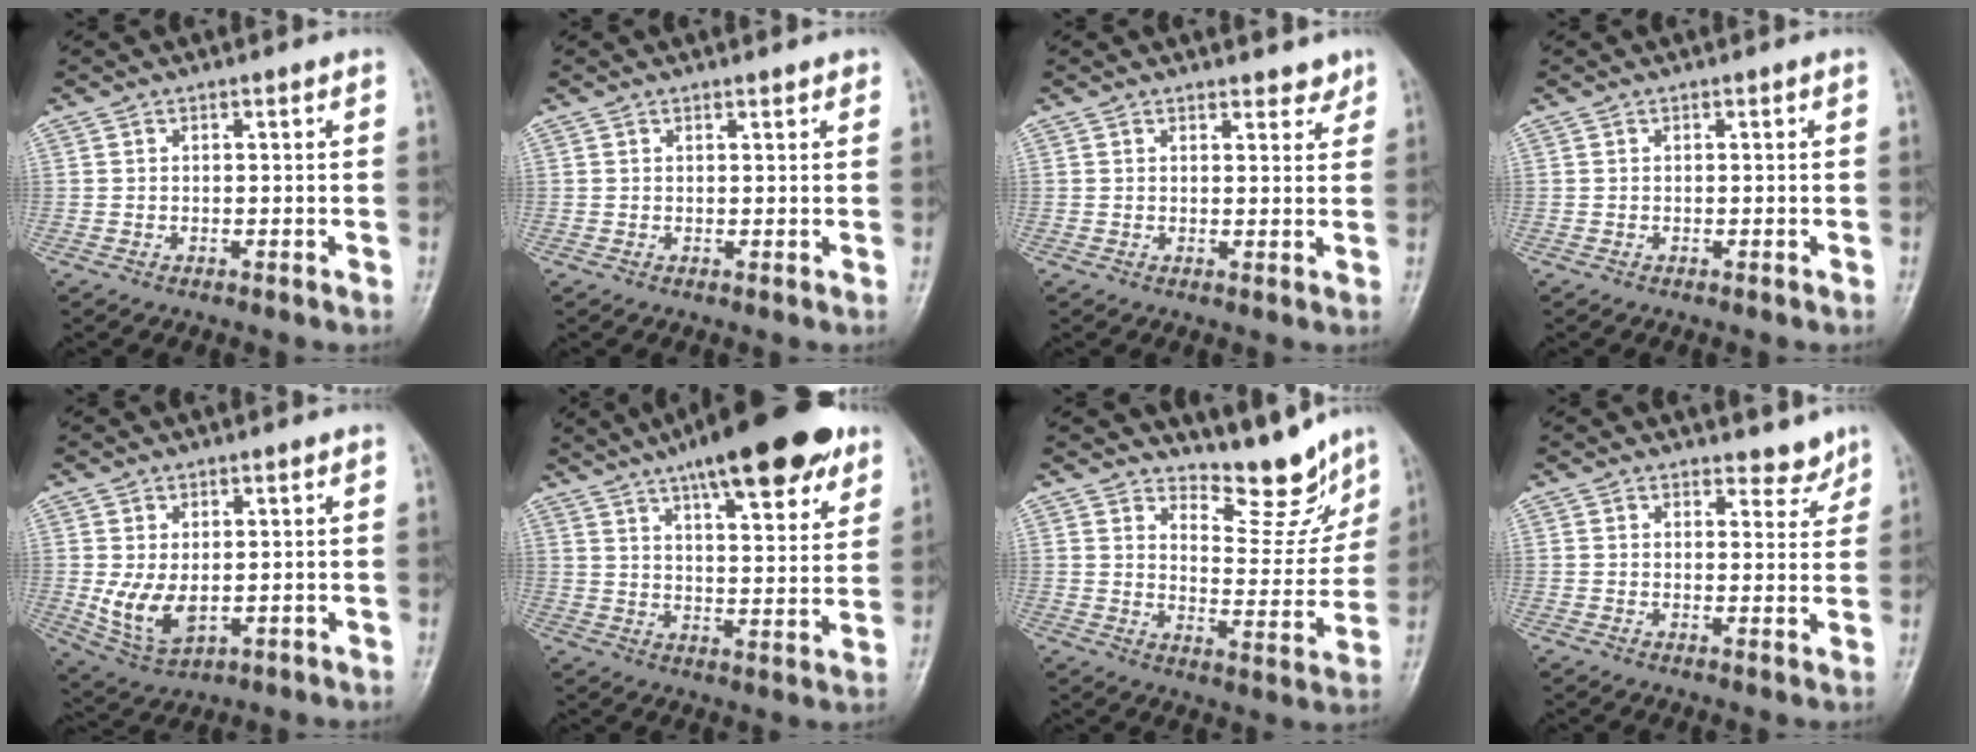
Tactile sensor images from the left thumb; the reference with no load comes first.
{"total": 1.1, "force": [0.9, 0.4, 0.4], "torque": [-0.006, -0.005, 0.010]}
{"total": 2.9, "force": [2.5, 1.3, 0.9], "torque": [0.010, -0.016, 0.029]}
{"total": 0.0}
{"total": 7.9, "force": [0.4, 4.8, 6.2], "torque": [-0.110, -0.018, 0.025]}
{"total": 21.6, "force": [13.6, 6.5, 15.5], "torque": [-0.204, -0.033, 0.201]}
{"total": 11.2, "force": [10.0, 3.7, 3.5], "torque": [-0.019, -0.083, 0.146]}
{"total": 4.1, "force": [3.6, 1.8, 0.7], "torque": [0.011, -0.031, 0.042]}